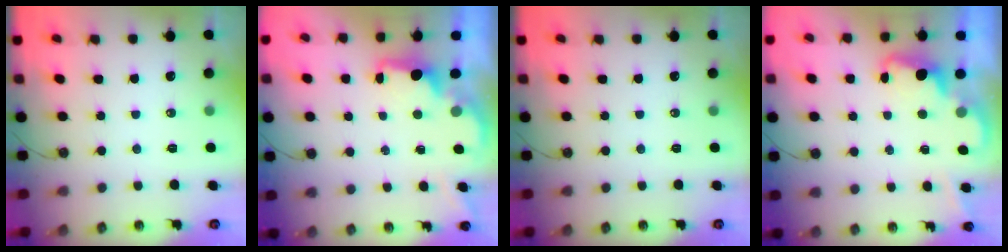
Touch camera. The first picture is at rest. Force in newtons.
{"total": 1.7, "press": 1.5, "slide": 0.8}
{"total": 0.0}
{"total": 2.0, "press": 1.9, "slide": 0.5}